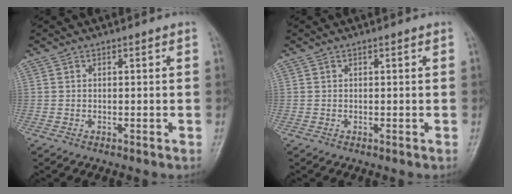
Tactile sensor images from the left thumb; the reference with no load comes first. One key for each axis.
{"total": 0.0}